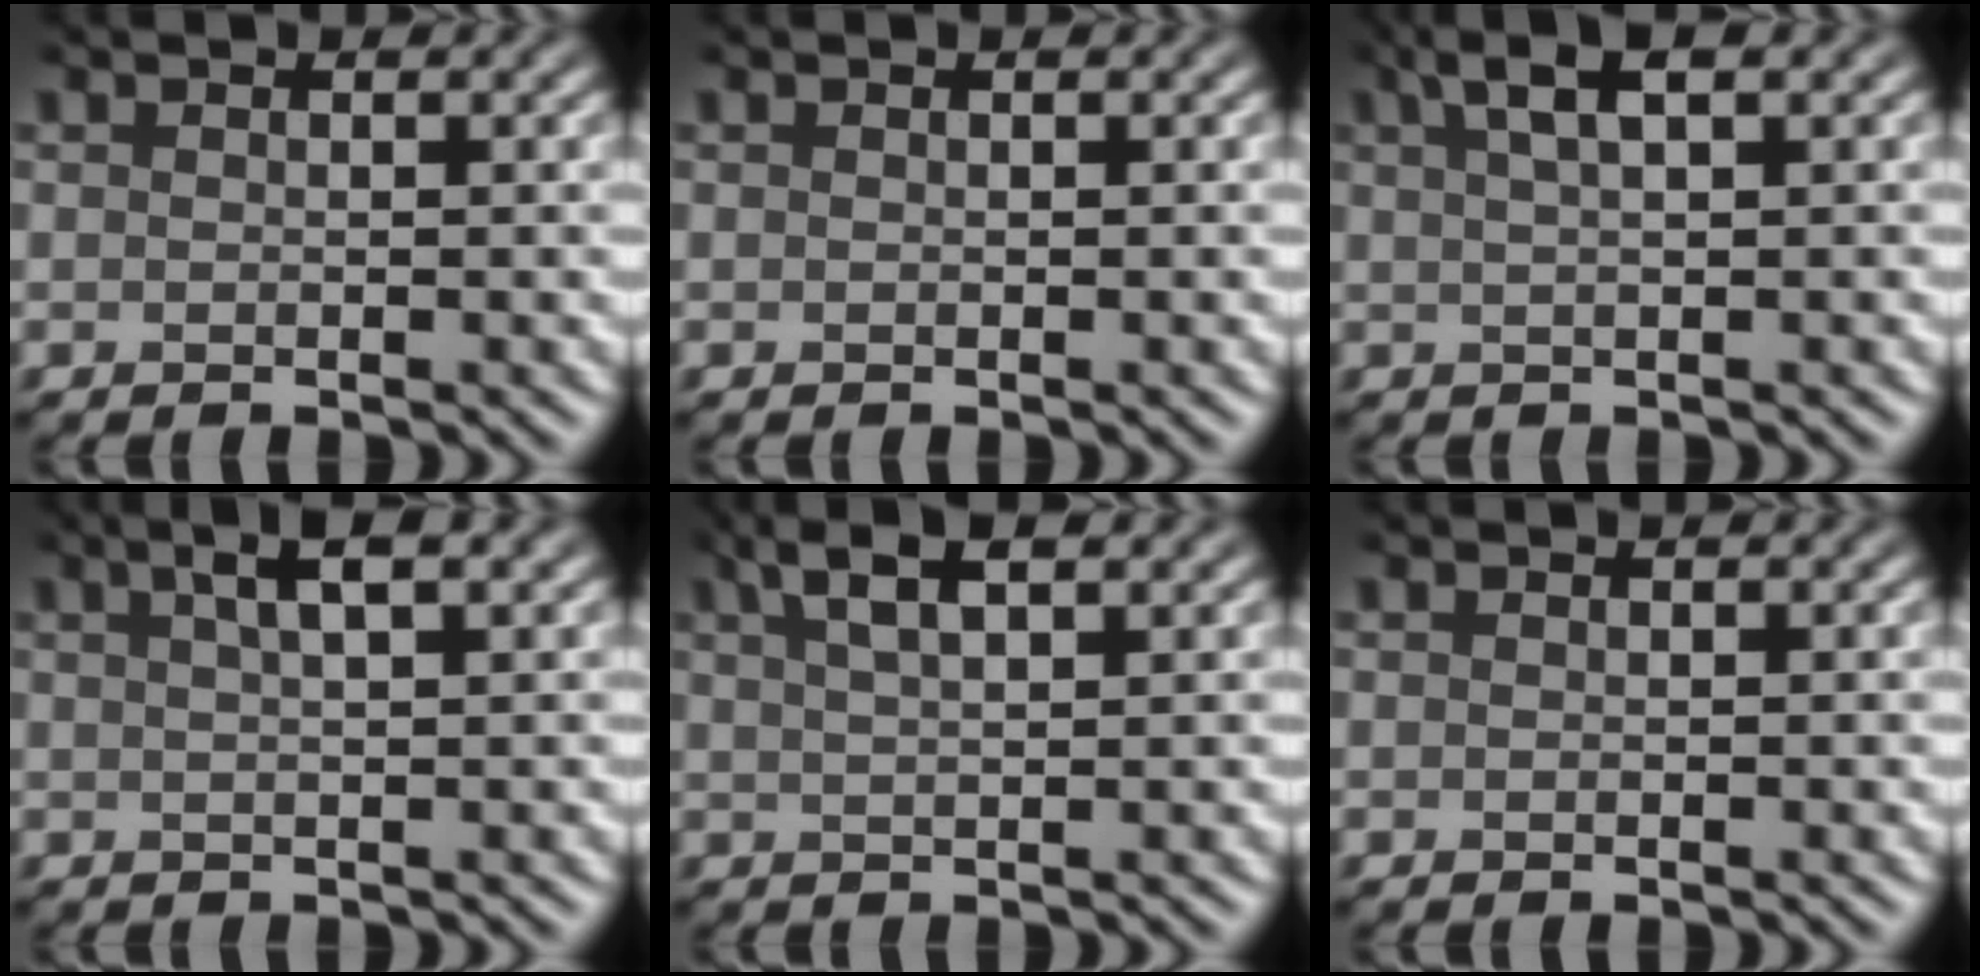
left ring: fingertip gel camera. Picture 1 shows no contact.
{"total": 0.0}
{"total": 2.7, "force": [1.5, 0.3, 2.2], "torque": [-0.033, 0.008, 0.028]}
{"total": 2.4, "force": [1.3, 0.1, 2.0], "torque": [-0.029, 0.008, 0.022]}
{"total": 3.1, "force": [2.0, 0.5, 2.3], "torque": [-0.040, 0.010, 0.039]}
{"total": 0.0}